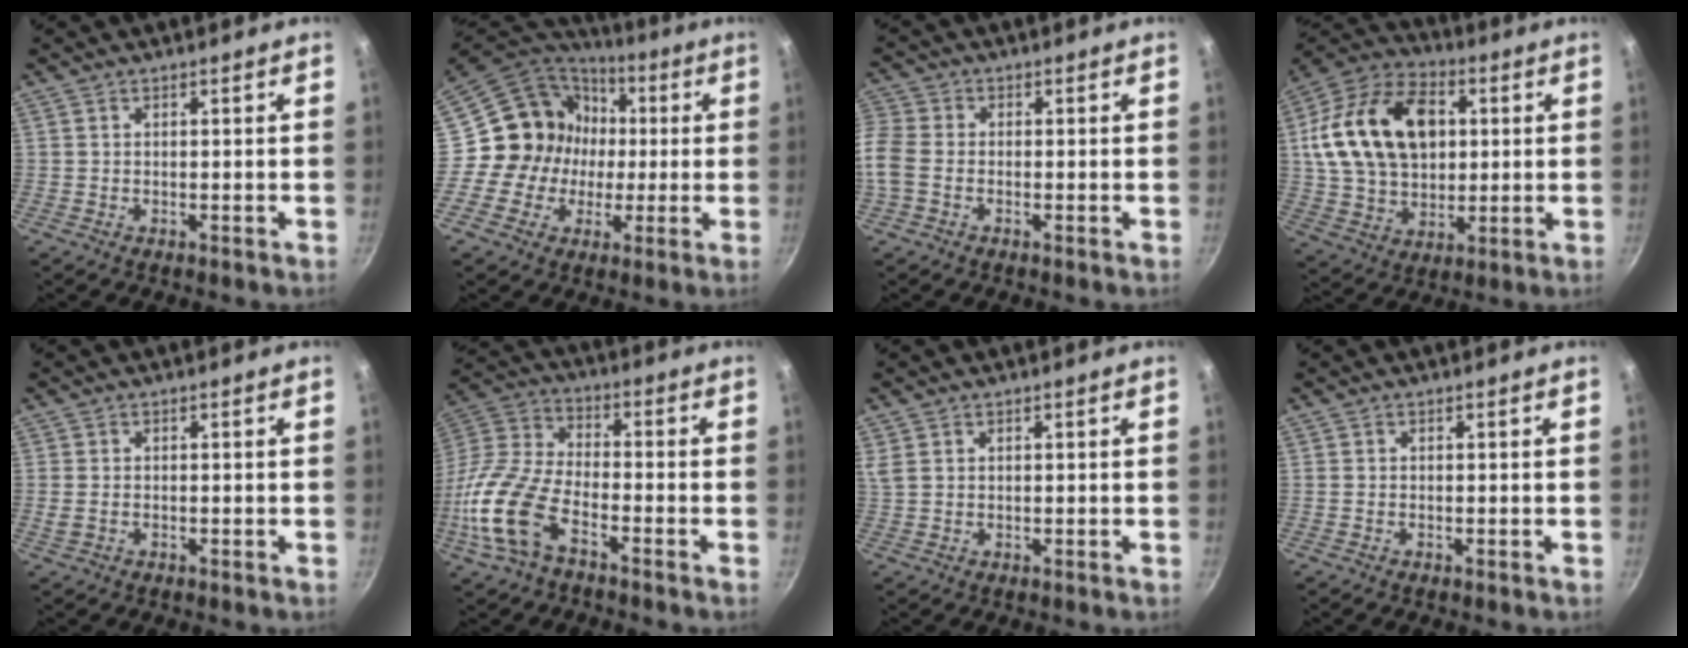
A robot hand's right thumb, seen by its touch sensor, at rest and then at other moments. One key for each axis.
{"total": 15.9, "fx": 0.2, "fy": 14.7, "fz": 6.1, "tx": -0.074, "ty": 0.029, "tz": -0.004}
{"total": 6.3, "fx": -1.9, "fy": 4.6, "fz": 3.8, "tx": -0.095, "ty": 0.008, "tz": -0.058}
{"total": 22.8, "fx": 4.4, "fy": 15.8, "fz": 15.8, "tx": -0.256, "ty": 0.014, "tz": 0.072}
{"total": 2.0, "fx": -0.3, "fy": 1.4, "fz": 1.3, "tx": -0.025, "ty": -0.002, "tz": -0.005}
{"total": 16.0, "fx": -7.5, "fy": 7.9, "fz": 11.8, "tx": -0.250, "ty": 0.036, "tz": -0.165}
{"total": 2.3, "fx": 1.1, "fy": 1.7, "fz": 1.3, "tx": -0.023, "ty": 0.003, "tz": 0.026}
{"total": 0.0}